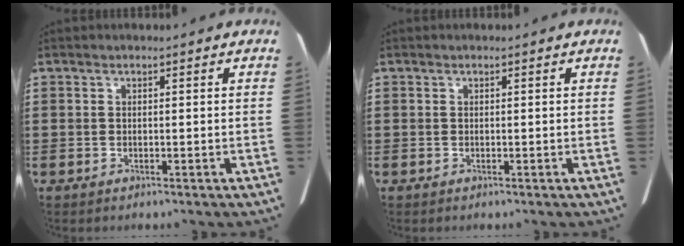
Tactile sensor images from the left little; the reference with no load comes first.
{"total": 0.0}